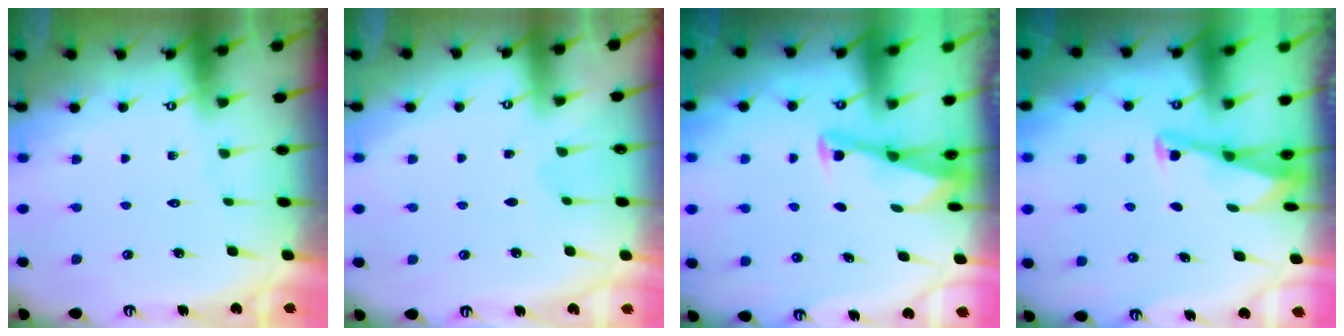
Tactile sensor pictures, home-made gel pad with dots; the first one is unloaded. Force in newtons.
{"total": 2.0, "press": 2.0, "slide": 0.4}
{"total": 3.0, "press": 3.0, "slide": 0.3}
{"total": 2.9, "press": 2.9, "slide": 0.4}